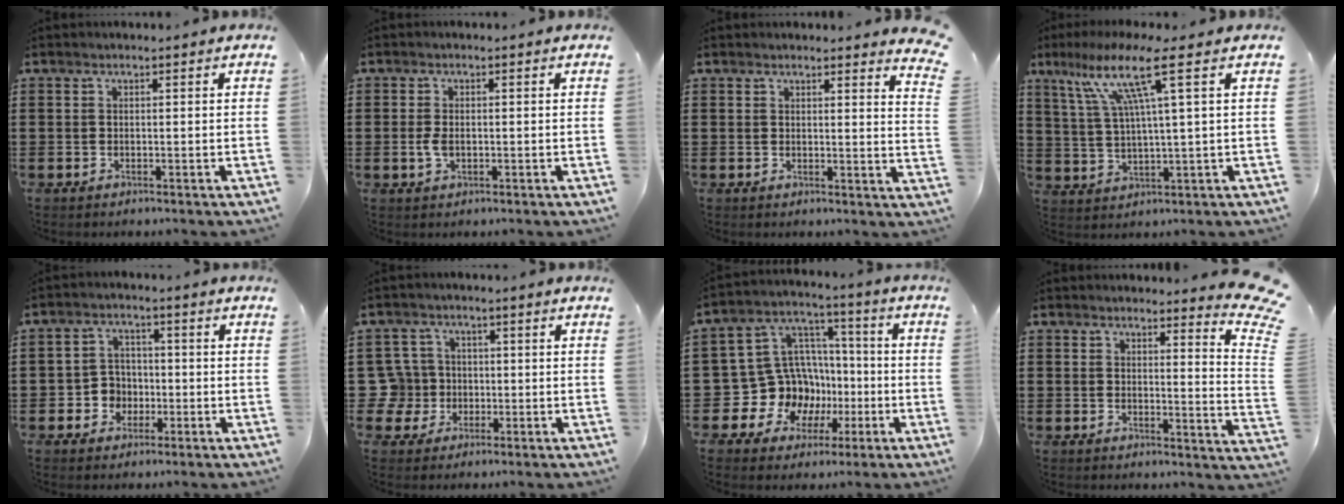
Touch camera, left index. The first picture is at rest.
{"total": 2.3, "force": [-0.3, 1.3, 2.0], "torque": [-0.053, -0.004, -0.010]}
{"total": 2.8, "force": [2.6, -0.3, 0.9], "torque": [-0.018, -0.012, 0.048]}
{"total": 10.4, "force": [5.0, 0.2, 9.1], "torque": [-0.195, -0.003, 0.078]}
{"total": 4.1, "force": [-1.3, 3.7, 1.4], "torque": [-0.037, 0.008, -0.028]}
{"total": 5.0, "force": [-0.5, 4.9, 1.2], "torque": [-0.057, 0.010, -0.013]}
{"total": 12.1, "force": [-2.5, 11.4, 3.4], "torque": [-0.114, -0.008, -0.023]}
{"total": 4.5, "force": [3.9, -0.2, 2.3], "torque": [-0.038, -0.034, 0.063]}